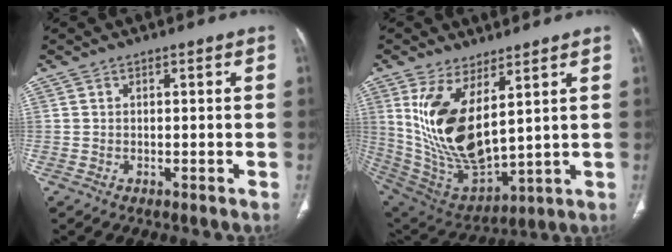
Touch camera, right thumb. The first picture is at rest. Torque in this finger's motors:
{"motor_torque": [-0.94, 1.86, 1.80, 0.97, 0.54]}